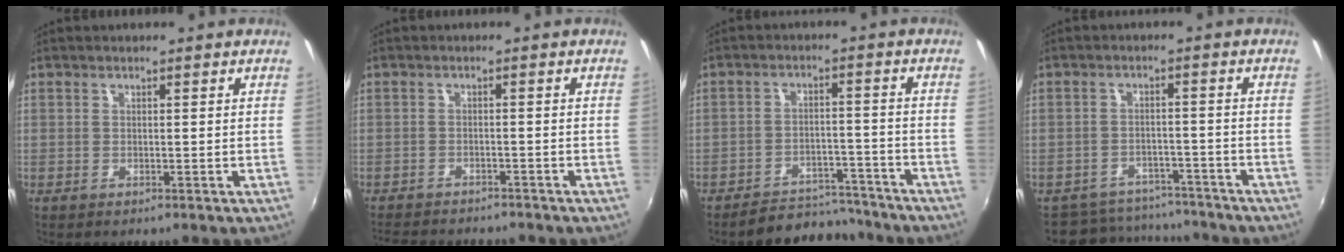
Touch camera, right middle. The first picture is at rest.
{"total": 8.5, "force": [-7.7, 2.2, 2.9], "torque": [-0.074, -0.014, -0.116]}
{"total": 9.9, "force": [-9.1, 3.3, 1.8], "torque": [-0.048, 0.019, -0.120]}
{"total": 9.0, "force": [-8.0, 4.0, 0.6], "torque": [-0.026, 0.022, -0.109]}